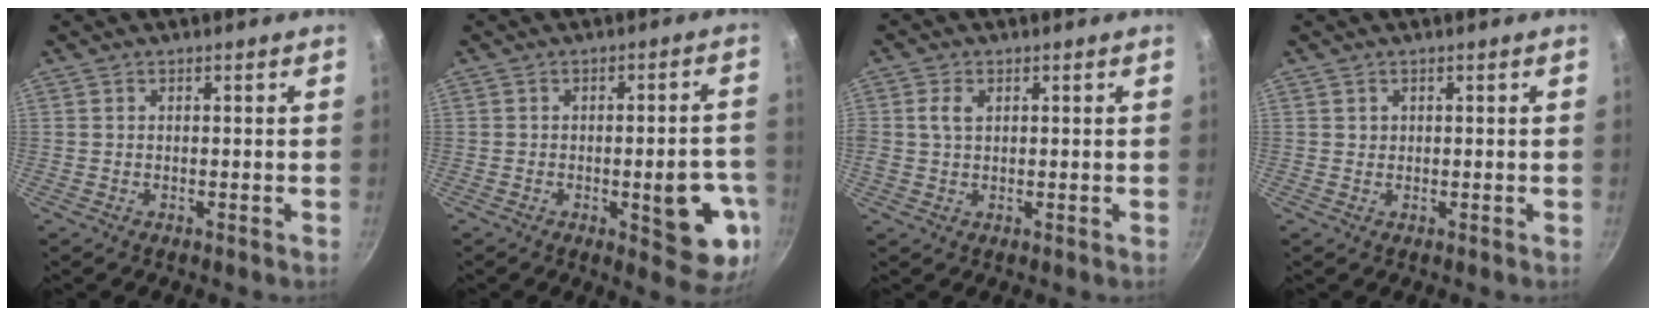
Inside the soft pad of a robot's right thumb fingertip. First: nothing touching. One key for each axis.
{"total": 11.3, "fx": -3.1, "fy": 4.9, "fz": 9.7, "tx": -0.074, "ty": 0.010, "tz": -0.036}
{"total": 3.2, "fx": 0.8, "fy": 2.1, "fz": 2.2, "tx": -0.039, "ty": 0.003, "tz": 0.015}
{"total": 0.7, "fx": 0.3, "fy": 0.7, "fz": 0.1, "tx": 0.004, "ty": 0.002, "tz": 0.003}